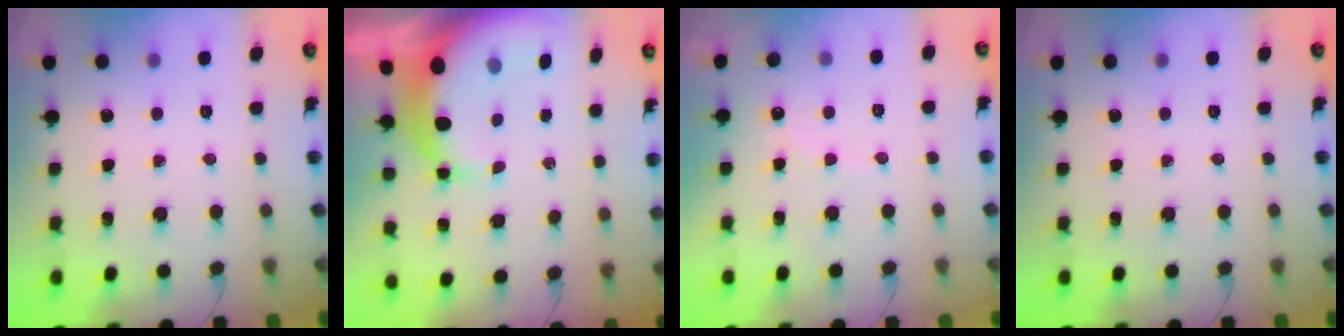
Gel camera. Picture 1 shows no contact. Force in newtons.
{"total": 10.4, "press": 10.2, "slide": 1.9}
{"total": 5.8, "press": 5.7, "slide": 1.0}
{"total": 0.0}